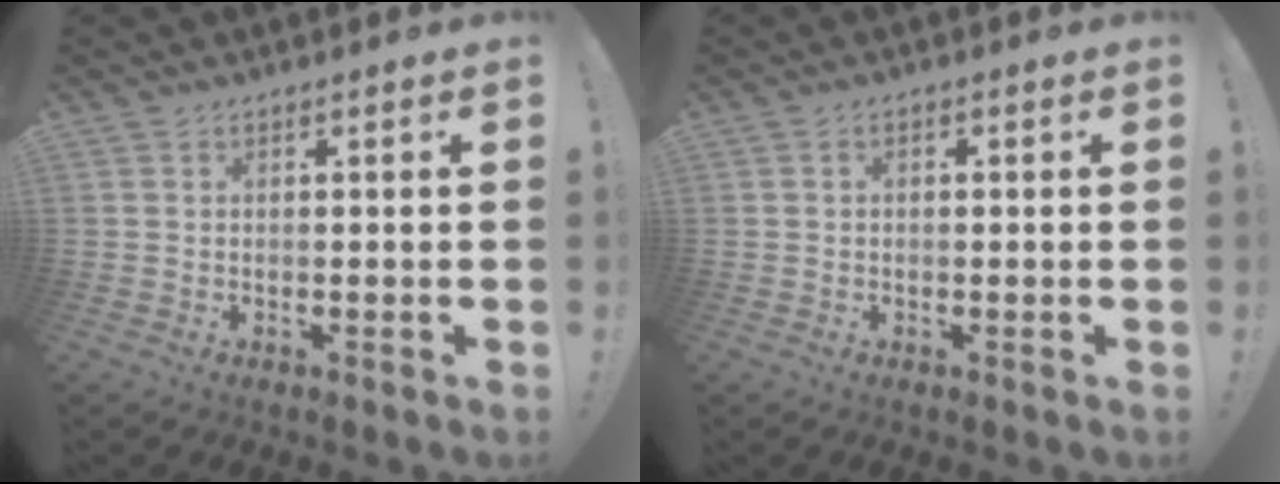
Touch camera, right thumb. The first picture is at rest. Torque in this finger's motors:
{"motor_torque": [0.01, -0.19, -0.21, 0.29, 0.07]}